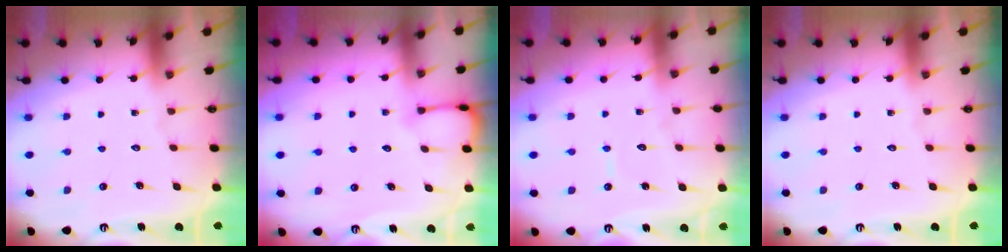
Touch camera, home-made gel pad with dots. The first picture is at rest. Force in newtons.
{"total": 3.5, "press": 3.5, "slide": 0.4}
{"total": 5.0, "press": 5.0, "slide": 0.5}
{"total": 0.0}